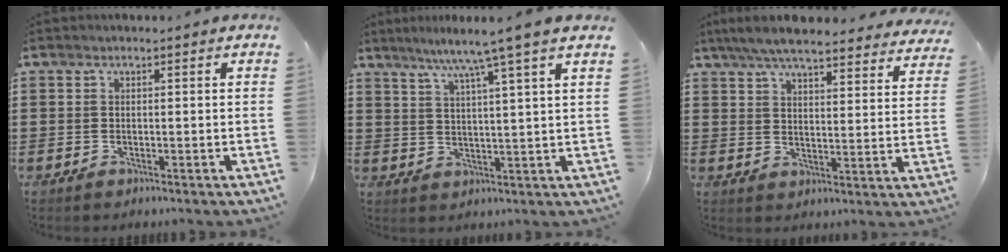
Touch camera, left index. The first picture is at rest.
{"total": 6.4, "force": [4.7, -1.4, 4.1], "torque": [-0.096, -0.020, 0.075]}
{"total": 6.6, "force": [6.2, 0.7, 2.2], "torque": [-0.067, -0.025, 0.112]}